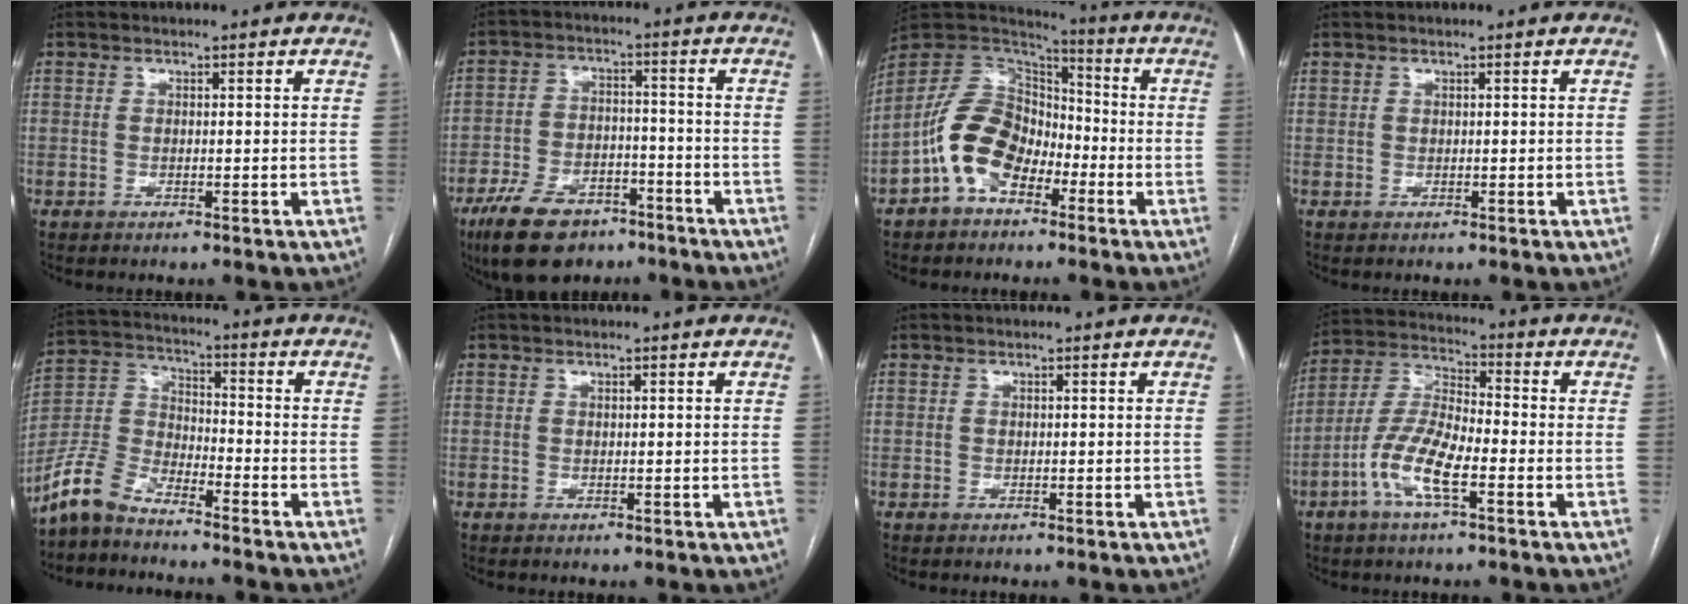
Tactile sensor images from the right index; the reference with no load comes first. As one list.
[{"total": 12.4, "force": [-8.7, 6.1, 6.4], "torque": [-0.124, -0.002, -0.146]}, {"total": 11.7, "force": [-4.7, 7.6, 7.5], "torque": [-0.164, 0.027, -0.089]}, {"total": 0.0}, {"total": 8.0, "force": [-7.1, 2.6, 2.8], "torque": [-0.078, 0.011, -0.150]}, {"total": 0.0}, {"total": 0.0}, {"total": 10.3, "force": [-4.2, 2.7, 9.0], "torque": [-0.196, 0.007, -0.083]}]